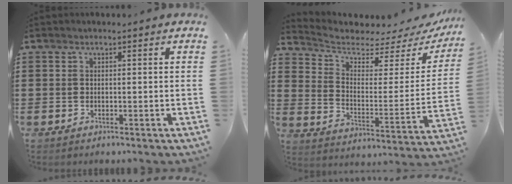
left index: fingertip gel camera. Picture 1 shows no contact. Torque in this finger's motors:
{"motor_torque": [1.10, -1.04, 0.13, -0.01]}